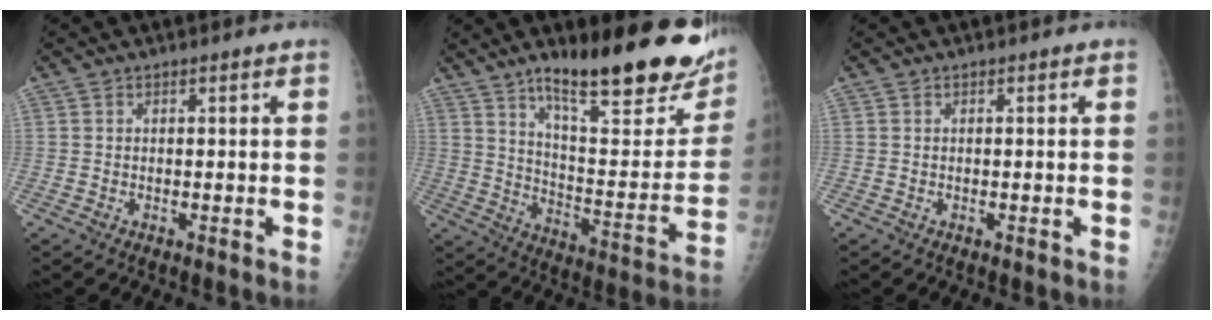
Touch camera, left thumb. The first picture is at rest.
{"total": 26.3, "force": [17.2, 6.7, 18.8], "torque": [-0.229, -0.083, 0.261]}
{"total": 0.0}